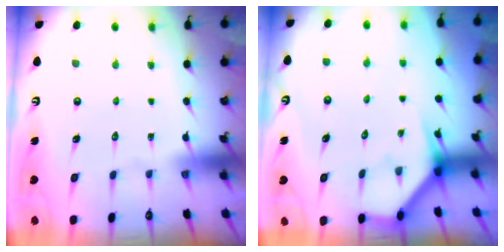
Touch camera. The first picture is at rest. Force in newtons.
{"total": 3.9, "press": 3.9, "slide": 0.2}